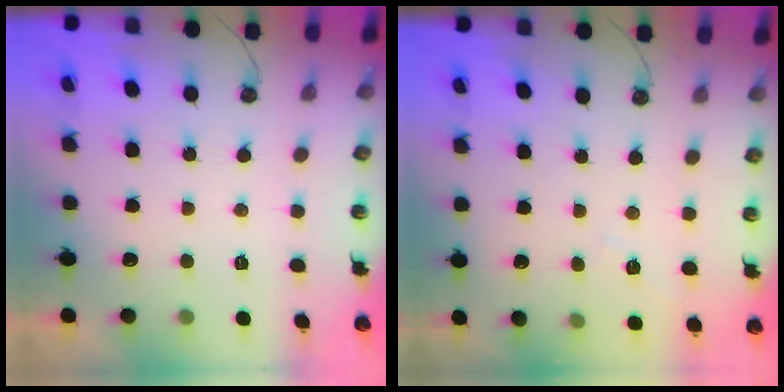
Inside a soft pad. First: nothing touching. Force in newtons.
{"total": 4.4, "press": 4.4, "slide": 0.6}